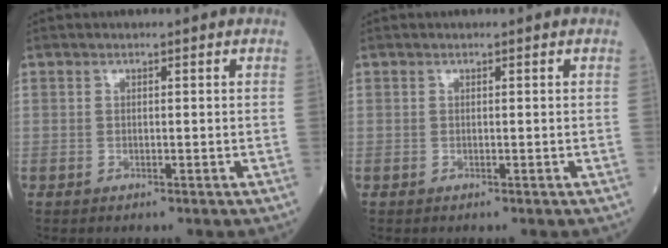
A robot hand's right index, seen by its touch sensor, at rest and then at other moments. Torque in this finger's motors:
{"motor_torque": [0.00, 0.00, 0.00, 0.00]}